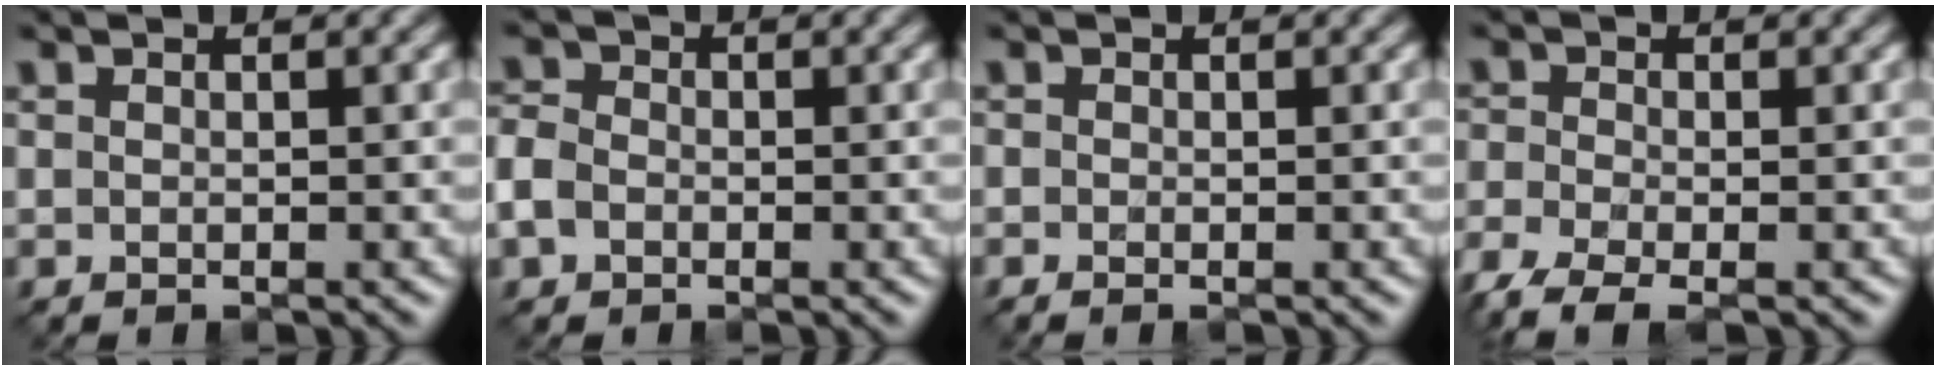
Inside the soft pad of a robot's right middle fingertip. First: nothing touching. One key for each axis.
{"total": 2.5, "fx": -0.8, "fy": 2.0, "fz": 1.3, "tx": -0.030, "ty": 0.003, "tz": -0.026}
{"total": 0.5, "fx": -0.3, "fy": 0.1, "fz": 0.4, "tx": -0.010, "ty": -0.005, "tz": -0.008}
{"total": 4.5, "fx": -3.2, "fy": 1.6, "fz": 2.8, "tx": -0.065, "ty": -0.011, "tz": -0.077}